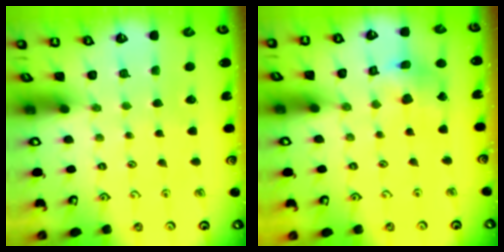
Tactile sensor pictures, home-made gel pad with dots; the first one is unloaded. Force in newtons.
{"total": 10.2, "press": 10.1, "slide": 1.5}